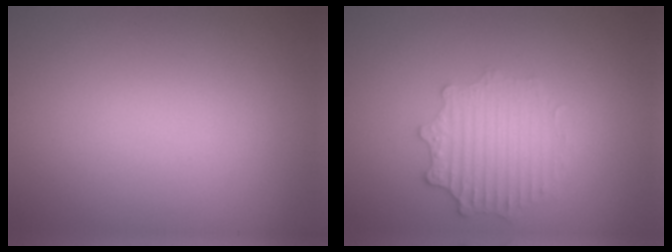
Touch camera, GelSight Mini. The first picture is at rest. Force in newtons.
{"total": 2.6, "press": 2.5, "slide": 0.9}